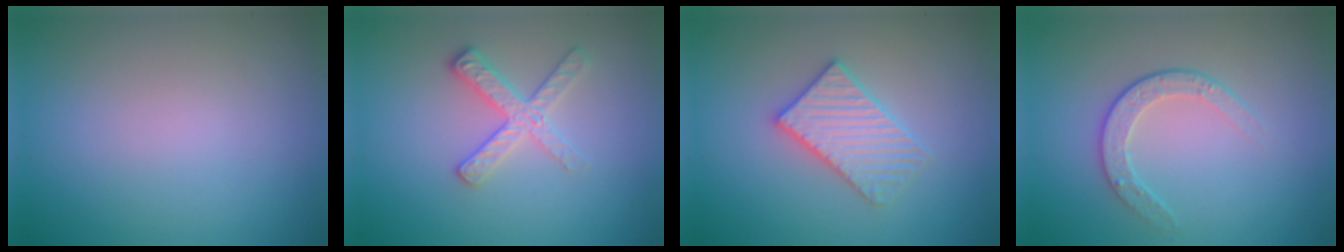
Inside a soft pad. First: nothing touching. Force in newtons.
{"total": 2.6, "press": 2.4, "slide": 0.9}
{"total": 3.3, "press": 3.3, "slide": 0.6}
{"total": 2.2, "press": 1.6, "slide": 1.5}